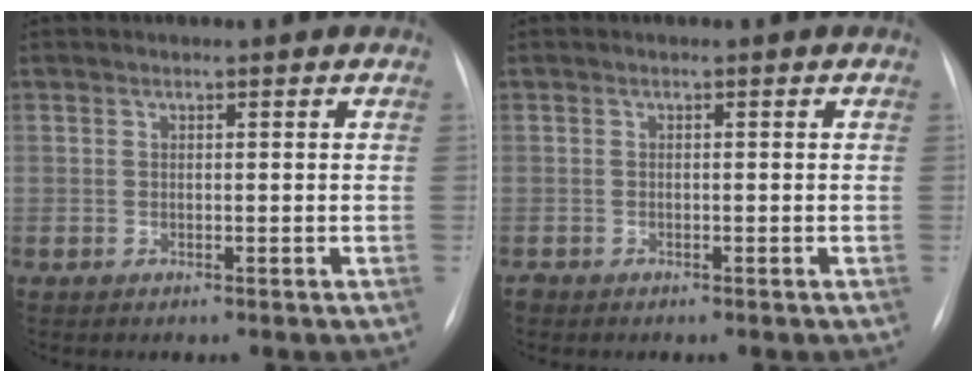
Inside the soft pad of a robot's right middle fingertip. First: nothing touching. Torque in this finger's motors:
{"motor_torque": [0.00, 0.00, 0.00, 0.00]}